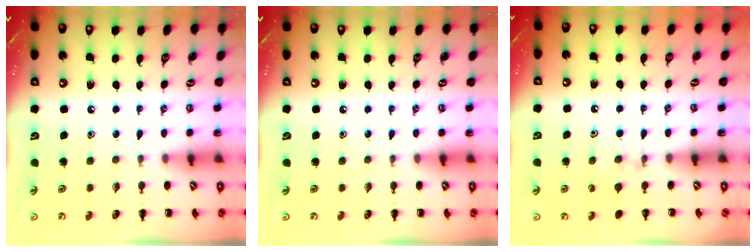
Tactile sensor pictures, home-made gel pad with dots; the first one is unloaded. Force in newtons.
{"total": 0.0}
{"total": 5.7, "press": 5.4, "slide": 1.9}